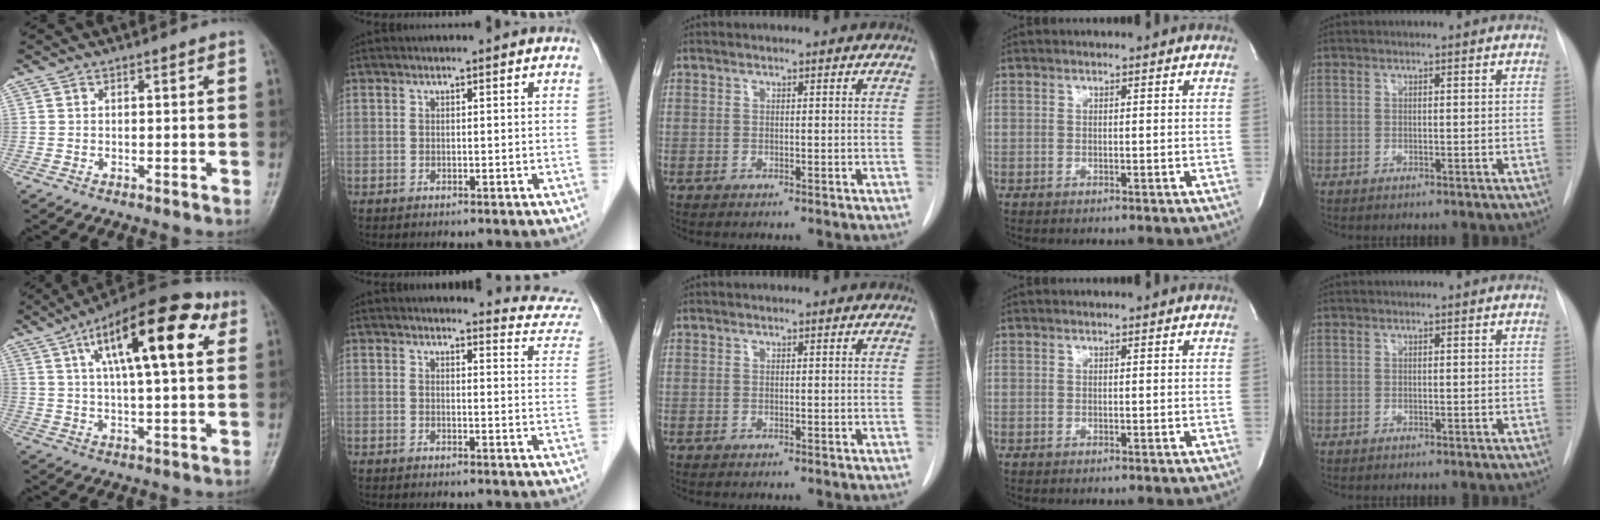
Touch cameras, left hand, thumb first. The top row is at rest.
{"thumb": {"total": 19.9, "force": [7.7, 6.7, 17.1], "torque": [-0.248, 0.003, 0.114]}, "index": {"total": 9.0, "force": [9.0, 0.7, 0.8], "torque": [0.009, -0.057, 0.073]}}